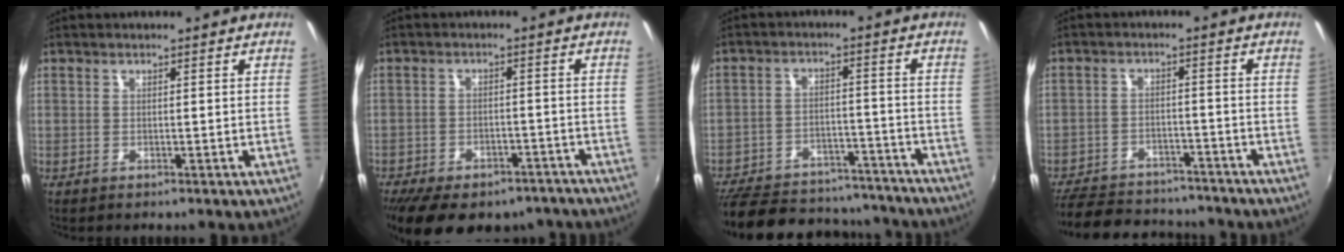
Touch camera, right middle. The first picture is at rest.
{"total": 18.4, "force": [-14.0, 8.5, 8.3], "torque": [-0.178, -0.014, -0.180]}
{"total": 24.0, "force": [-20.0, 9.9, 8.8], "torque": [-0.200, 0.023, -0.258]}
{"total": 16.9, "force": [-14.3, 6.8, 5.9], "torque": [-0.149, 0.011, -0.201]}